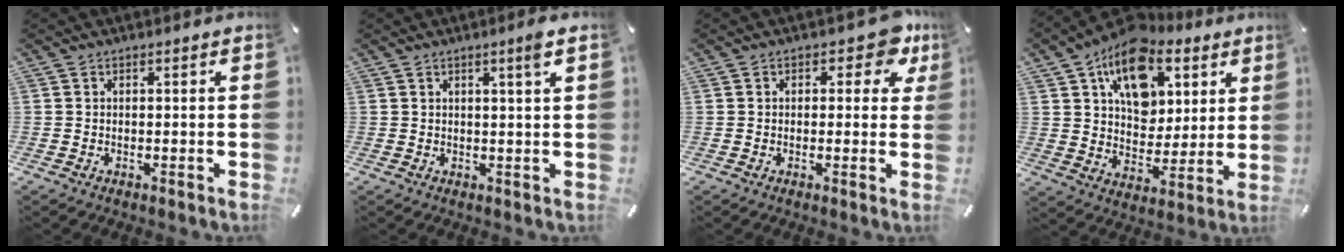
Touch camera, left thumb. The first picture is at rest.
{"total": 3.2, "force": [1.6, -0.1, 2.8], "torque": [-0.048, -0.004, 0.023]}
{"total": 6.6, "force": [3.2, 3.5, 4.5], "torque": [-0.041, -0.015, 0.046]}
{"total": 15.9, "force": [8.6, 10.8, 7.9], "torque": [-0.128, -0.049, 0.156]}